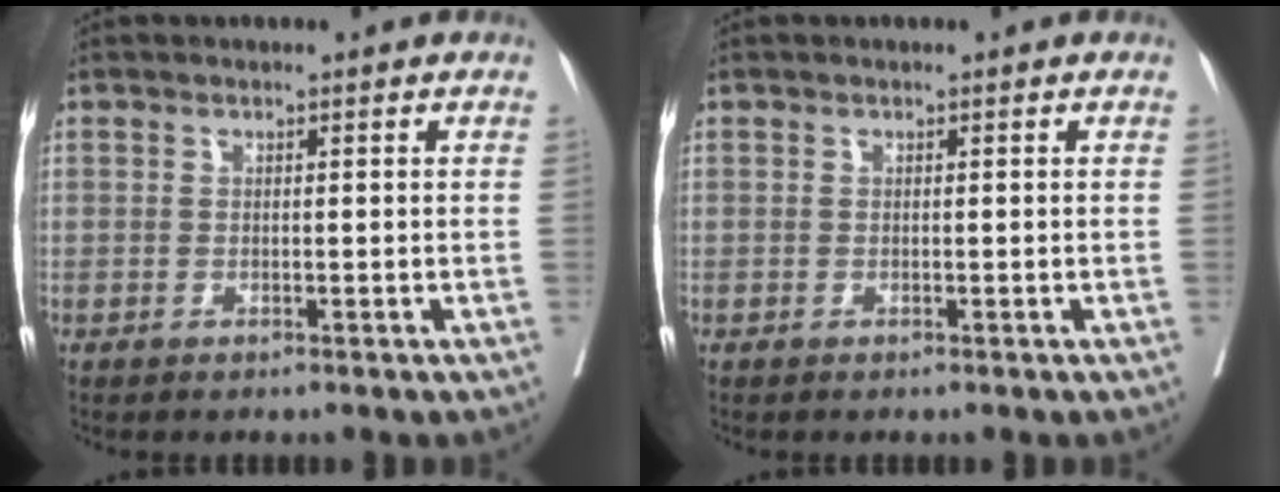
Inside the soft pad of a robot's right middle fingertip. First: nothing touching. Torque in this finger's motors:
{"motor_torque": [-0.01, -0.02, 0.00, 0.00]}